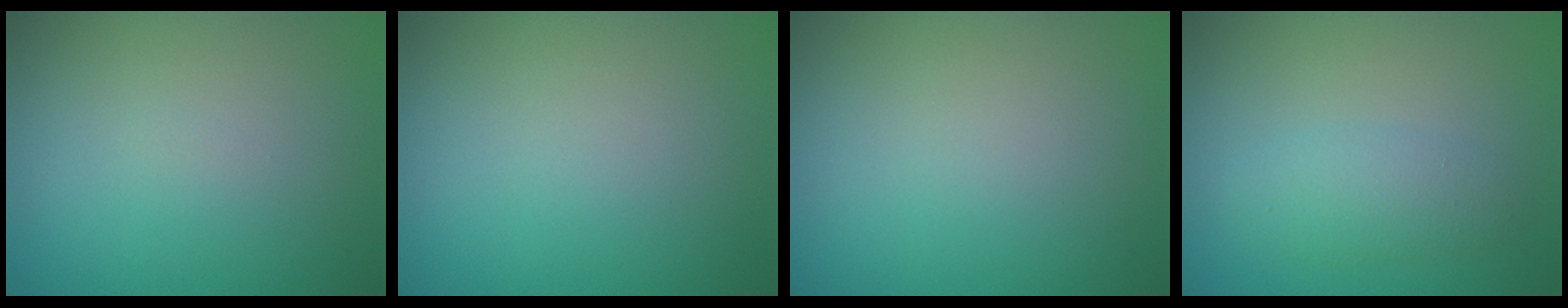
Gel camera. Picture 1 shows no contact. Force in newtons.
{"total": 0.0}
{"total": 0.0}
{"total": 2.3, "press": 2.3, "slide": 0.0}